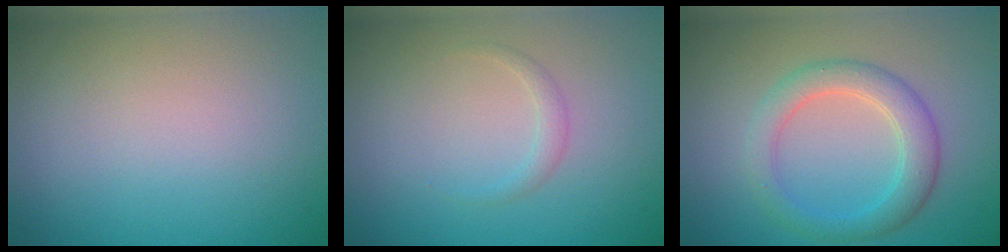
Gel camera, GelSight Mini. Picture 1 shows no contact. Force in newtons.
{"total": 0.5, "press": 0.5, "slide": 0.1}
{"total": 3.7, "press": 3.7, "slide": 0.2}